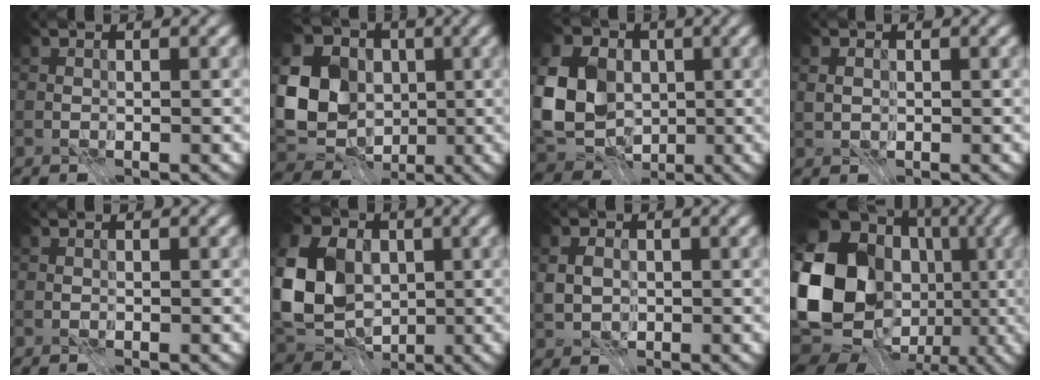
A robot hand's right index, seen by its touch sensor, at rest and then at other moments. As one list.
[{"total": 12.9, "force": [0.7, 10.7, 7.2], "torque": [-0.162, -0.003, 0.000]}, {"total": 12.2, "force": [0.8, 9.9, 7.1], "torque": [-0.163, 0.008, 0.005]}, {"total": 1.3, "force": [0.0, 1.1, 0.7], "torque": [-0.016, -0.001, -0.002]}, {"total": 0.0}, {"total": 11.1, "force": [0.0, 8.7, 6.8], "torque": [-0.162, 0.000, -0.007]}, {"total": 3.0, "force": [-0.1, 2.5, 1.8], "torque": [-0.036, 0.007, -0.008]}, {"total": 18.2, "force": [-1.5, 14.6, 10.8], "torque": [-0.223, -0.007, -0.023]}]